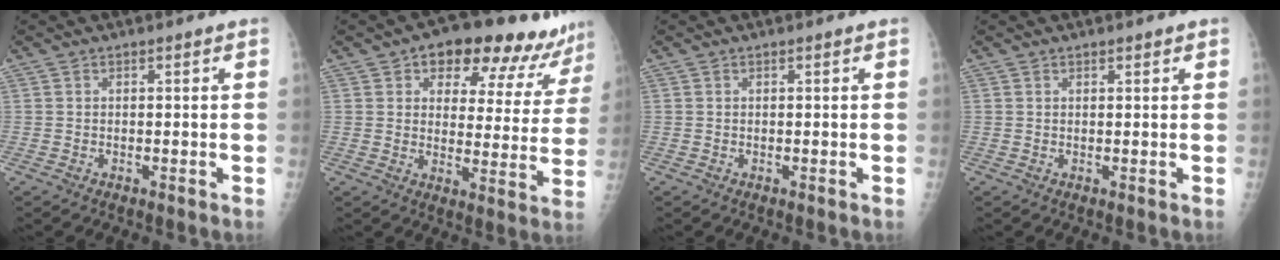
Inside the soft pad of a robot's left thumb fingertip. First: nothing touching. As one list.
[{"total": 16.6, "force": [12.0, 8.0, 8.1], "torque": [-0.047, -0.039, 0.145]}, {"total": 0.0}, {"total": 0.8, "force": [0.6, 0.3, 0.4], "torque": [-0.003, -0.001, 0.008]}]